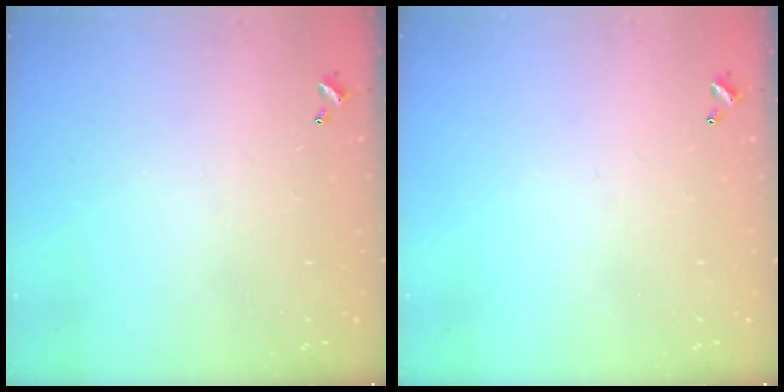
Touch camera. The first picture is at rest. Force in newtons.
{"total": 0.0}